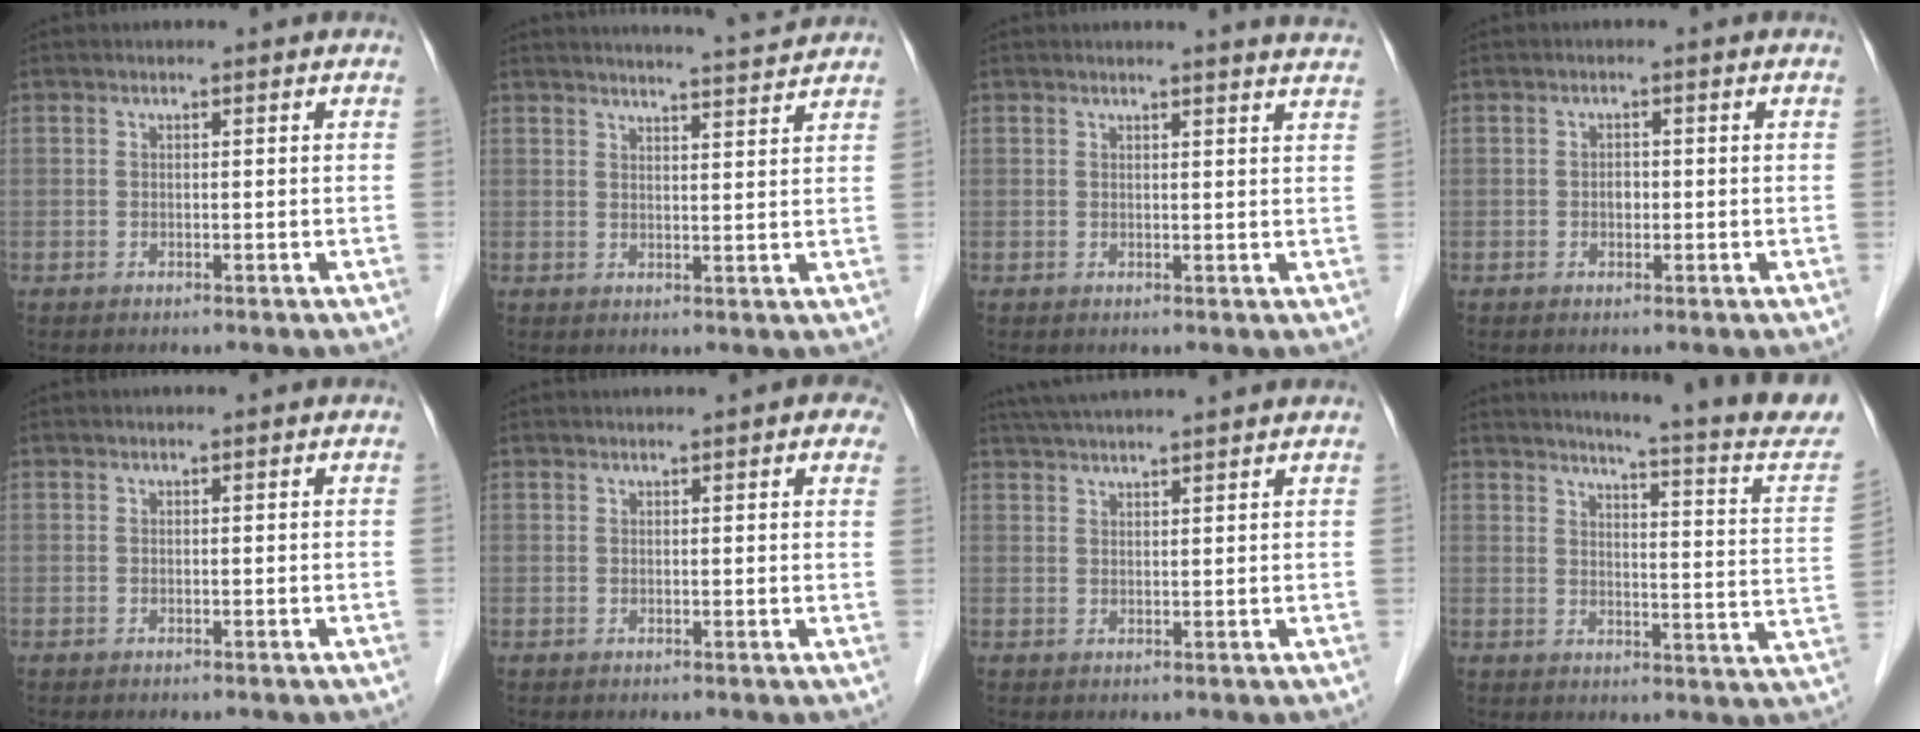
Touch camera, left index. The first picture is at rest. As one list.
[{"total": 7.8, "force": [7.5, -0.9, 1.9], "torque": [-0.035, 0.002, 0.096]}, {"total": 5.7, "force": [5.5, -0.4, 1.4], "torque": [-0.015, -0.011, 0.039]}, {"total": 1.2, "force": [-0.3, 0.8, 0.8], "torque": [-0.013, 0.003, -0.004]}, {"total": 0.0}, {"total": 5.4, "force": [3.9, 1.0, 3.7], "torque": [-0.043, 0.019, 0.040]}, {"total": 10.2, "force": [9.1, -0.4, 4.5], "torque": [-0.078, 0.039, 0.131]}, {"total": 18.3, "force": [16.3, -0.9, 8.2], "torque": [-0.110, -0.083, 0.177]}]